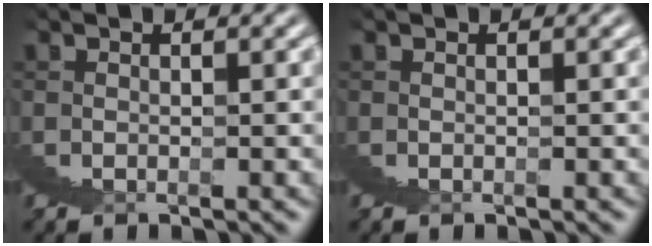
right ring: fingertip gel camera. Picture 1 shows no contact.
{"total": 0.0}